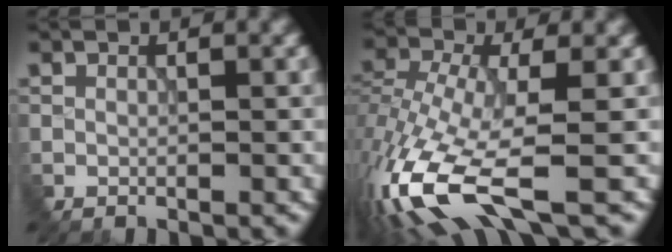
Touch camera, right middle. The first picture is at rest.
{"total": 11.6, "force": [-5.2, 4.4, 9.4], "torque": [-0.230, -0.023, -0.089]}